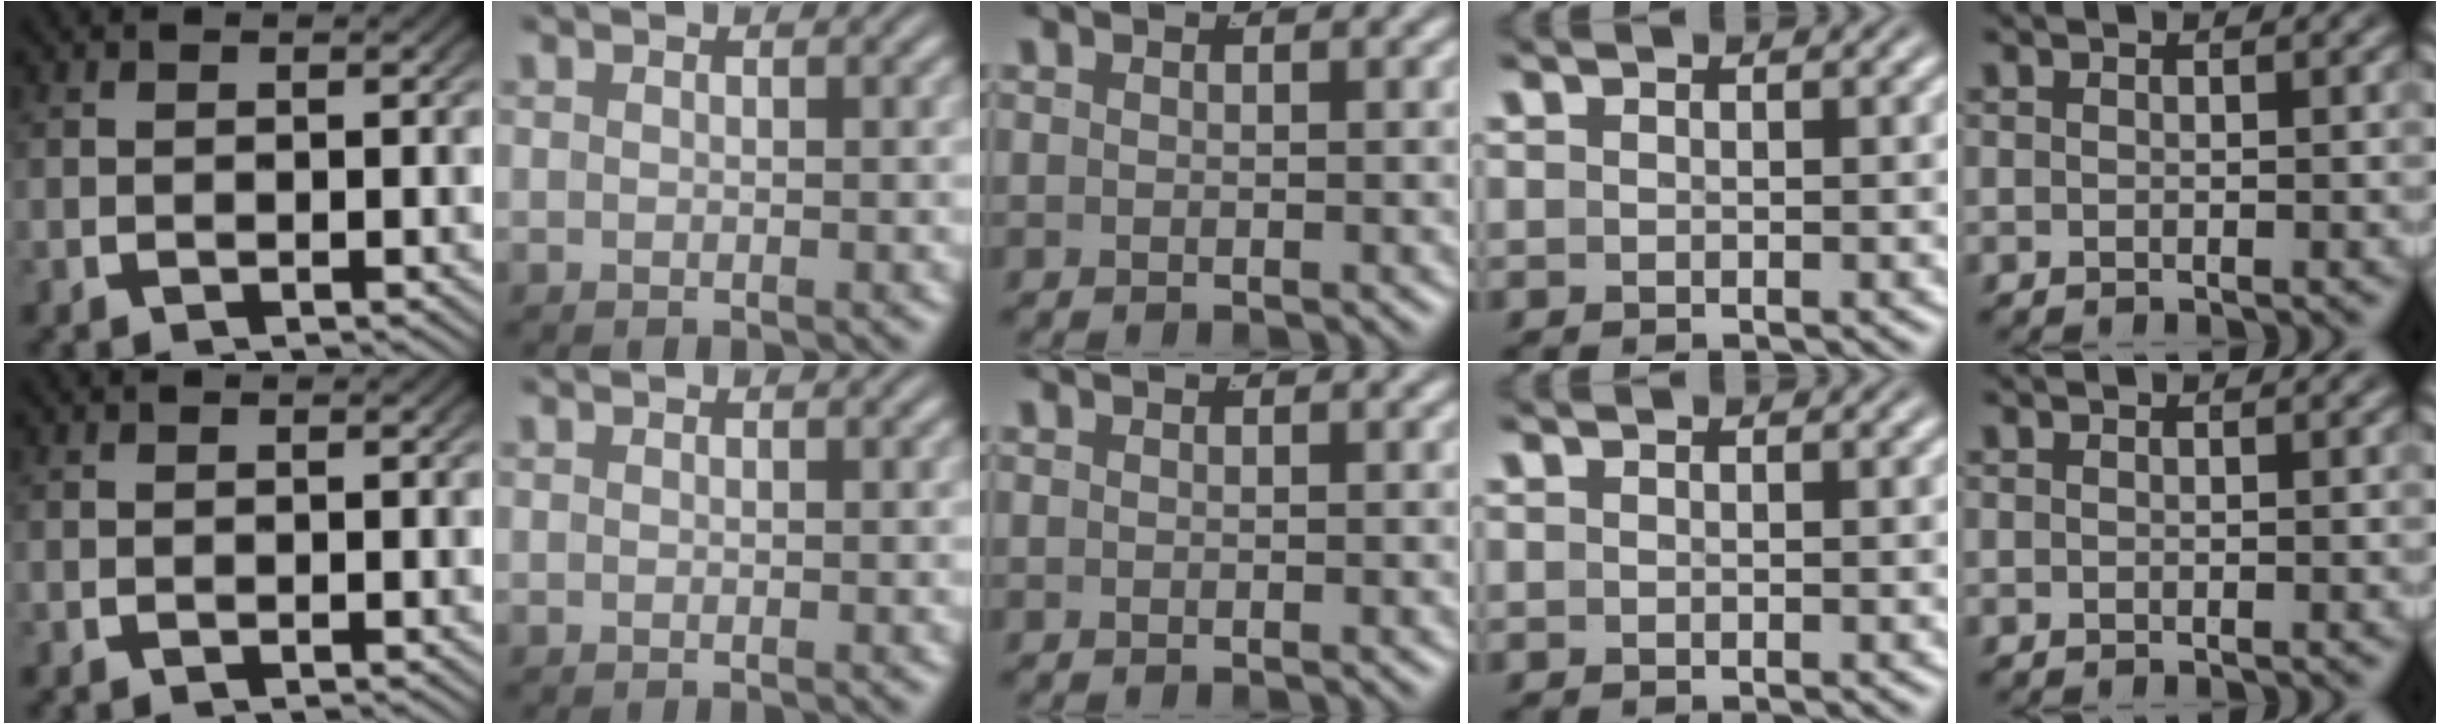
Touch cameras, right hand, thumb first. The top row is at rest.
{}